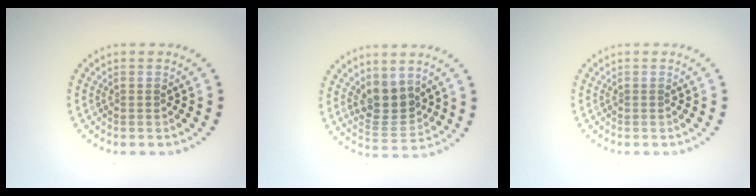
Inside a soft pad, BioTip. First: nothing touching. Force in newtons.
{"total": 3.5, "press": 3.1, "slide": 1.6}
{"total": 0.0}